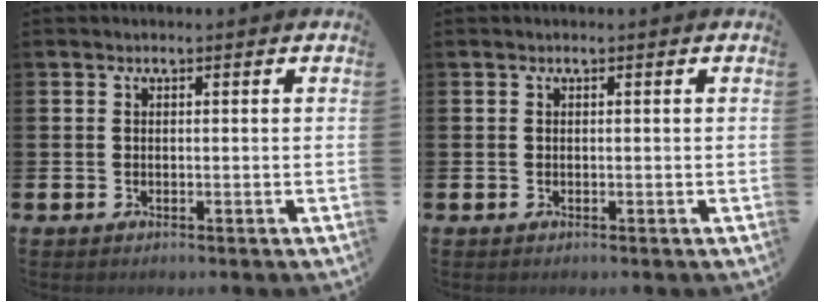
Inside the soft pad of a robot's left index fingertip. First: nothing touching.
{"total": 0.0}